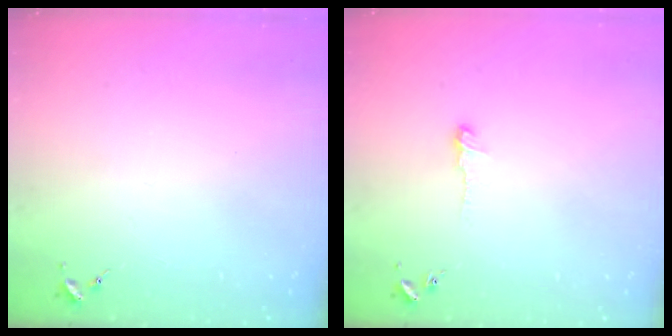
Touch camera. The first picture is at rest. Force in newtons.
{"total": 4.3, "press": 4.3, "slide": 0.5}